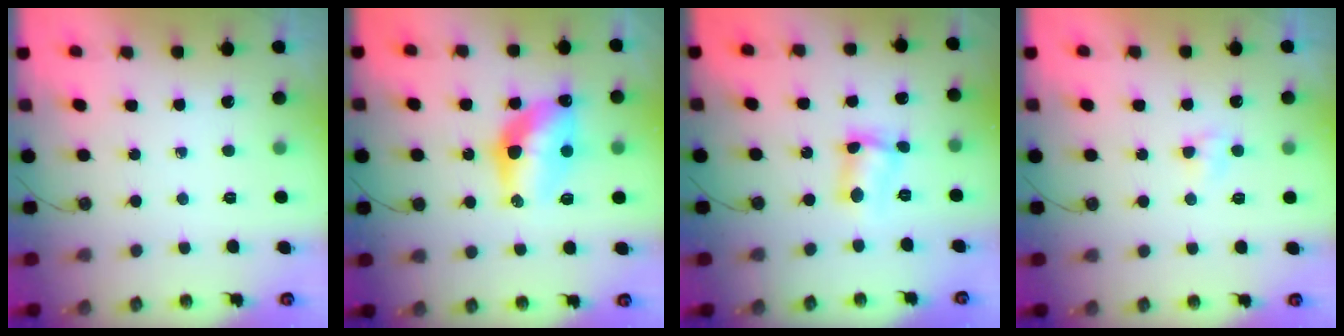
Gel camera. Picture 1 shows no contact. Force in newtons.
{"total": 11.4, "press": 11.4, "slide": 0.6}
{"total": 5.7, "press": 5.7, "slide": 0.6}
{"total": 3.4, "press": 3.4, "slide": 0.5}